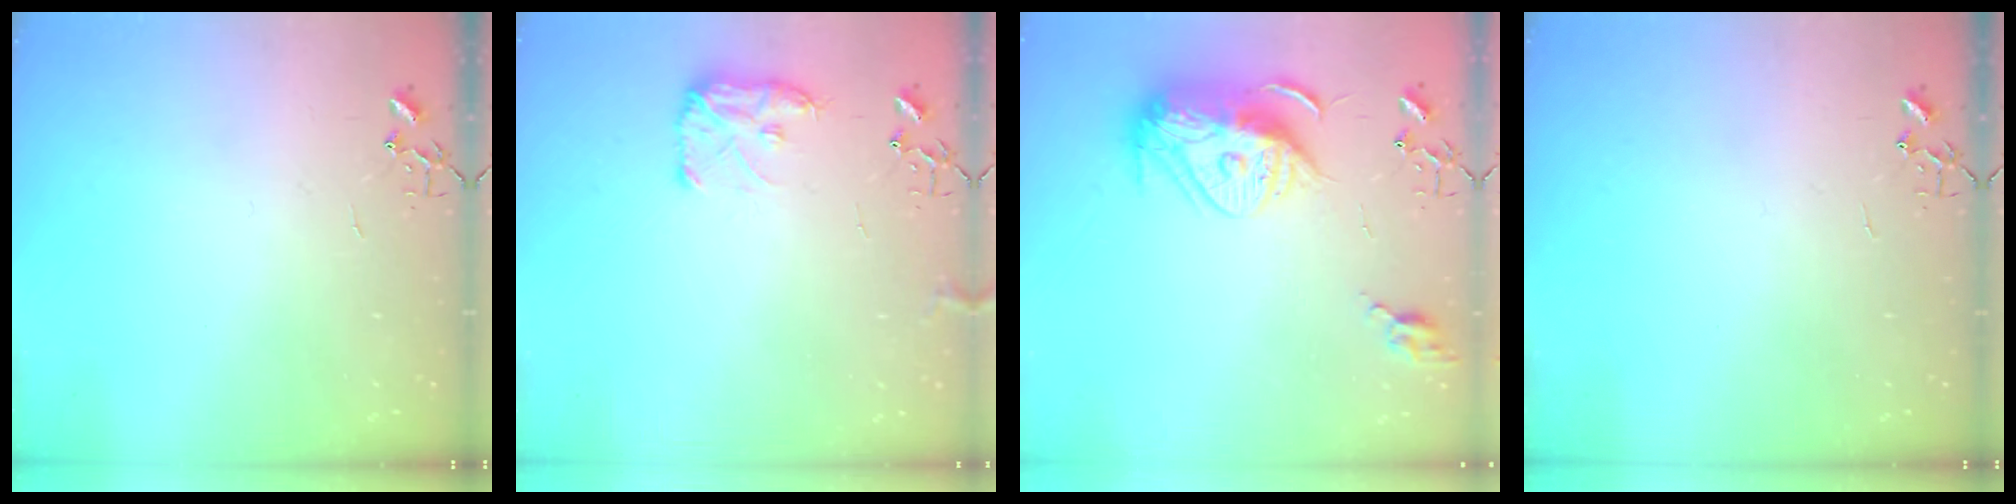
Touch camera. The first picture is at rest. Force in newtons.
{"total": 8.9, "press": 8.8, "slide": 0.6}
{"total": 15.7, "press": 15.6, "slide": 1.9}
{"total": 0.0}